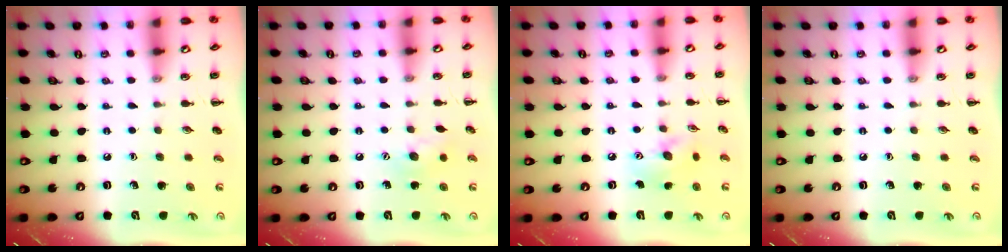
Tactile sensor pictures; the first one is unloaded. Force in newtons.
{"total": 7.7, "press": 7.7, "slide": 1.1}
{"total": 9.7, "press": 9.7, "slide": 1.1}
{"total": 0.0}